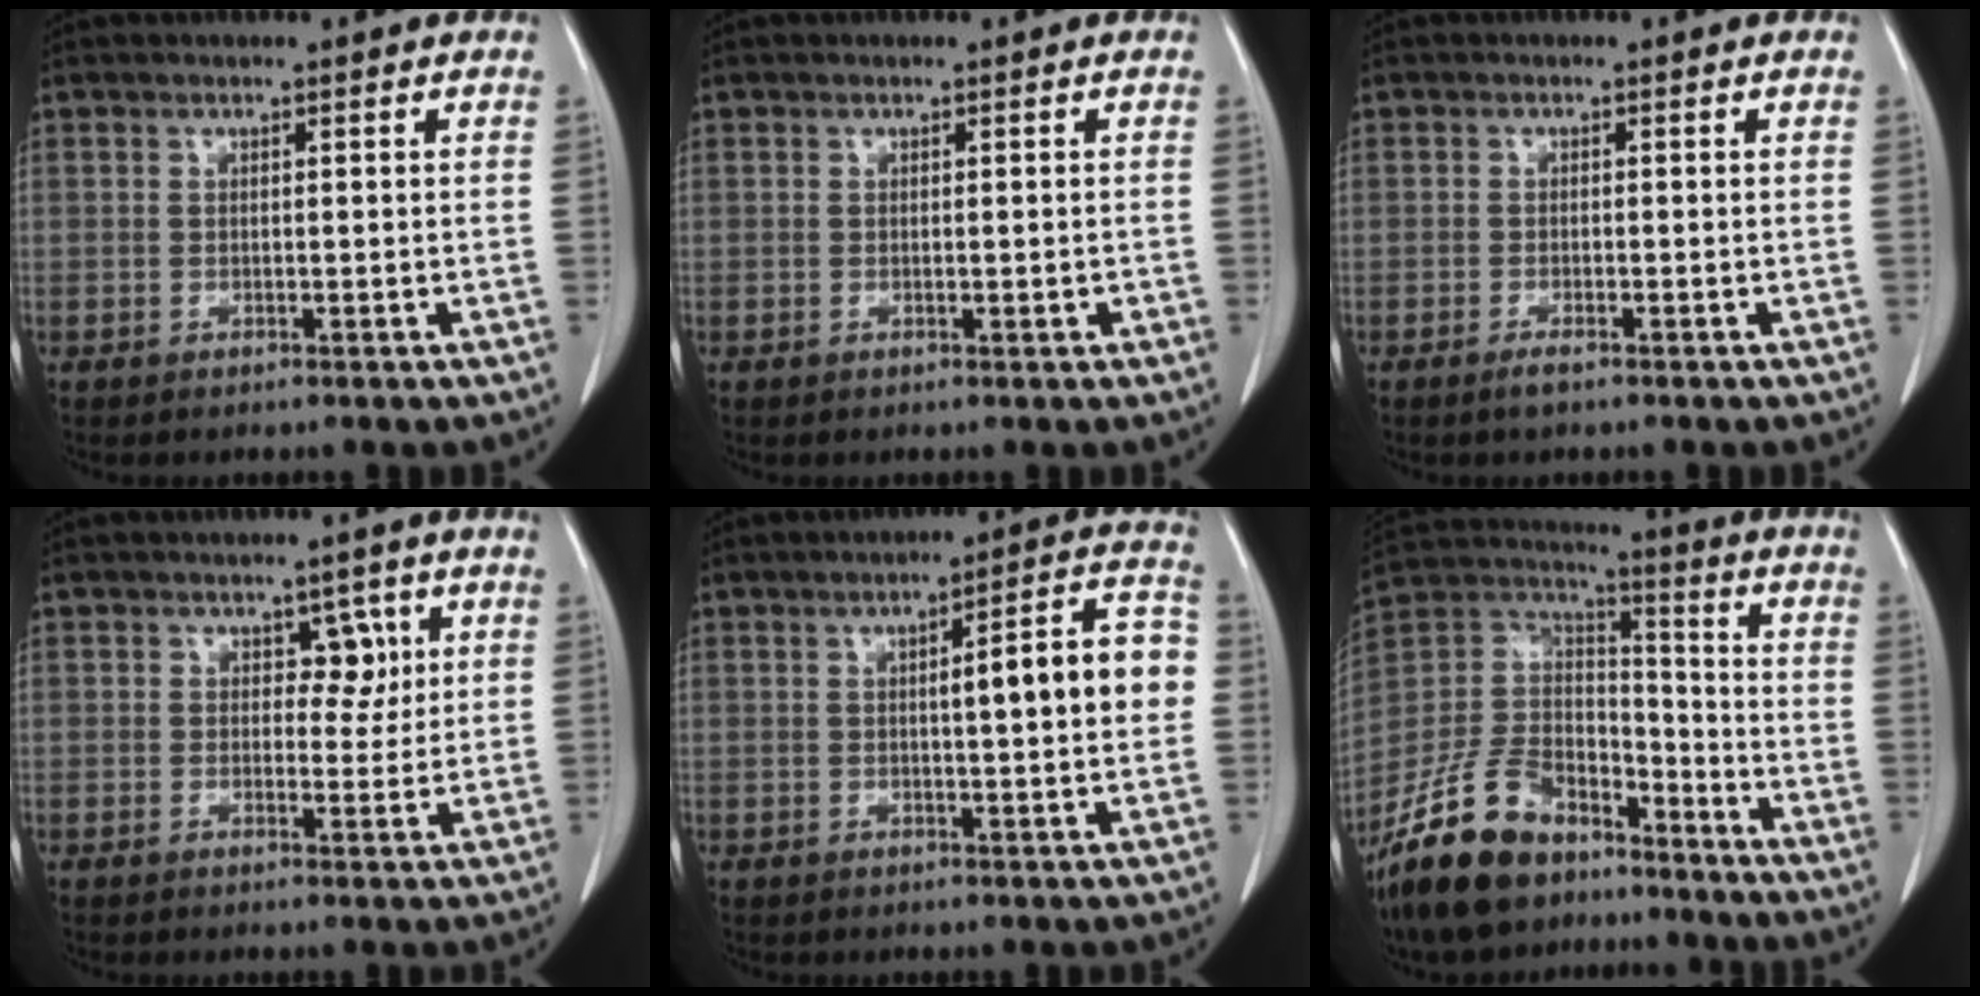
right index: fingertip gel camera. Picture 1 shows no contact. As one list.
[{"total": 0.8, "force": [-0.2, 0.2, 0.7], "torque": [-0.012, -0.002, 0.001]}, {"total": 1.3, "force": [-1.0, 0.1, 0.8], "torque": [-0.021, -0.003, -0.018]}, {"total": 3.7, "force": [1.2, 2.3, 2.5], "torque": [-0.024, 0.005, 0.017]}, {"total": 9.9, "force": [0.7, 1.6, 9.7], "torque": [-0.127, 0.026, 0.008]}, {"total": 17.1, "force": [-12.6, 8.3, 8.0], "torque": [-0.173, 0.025, -0.233]}]